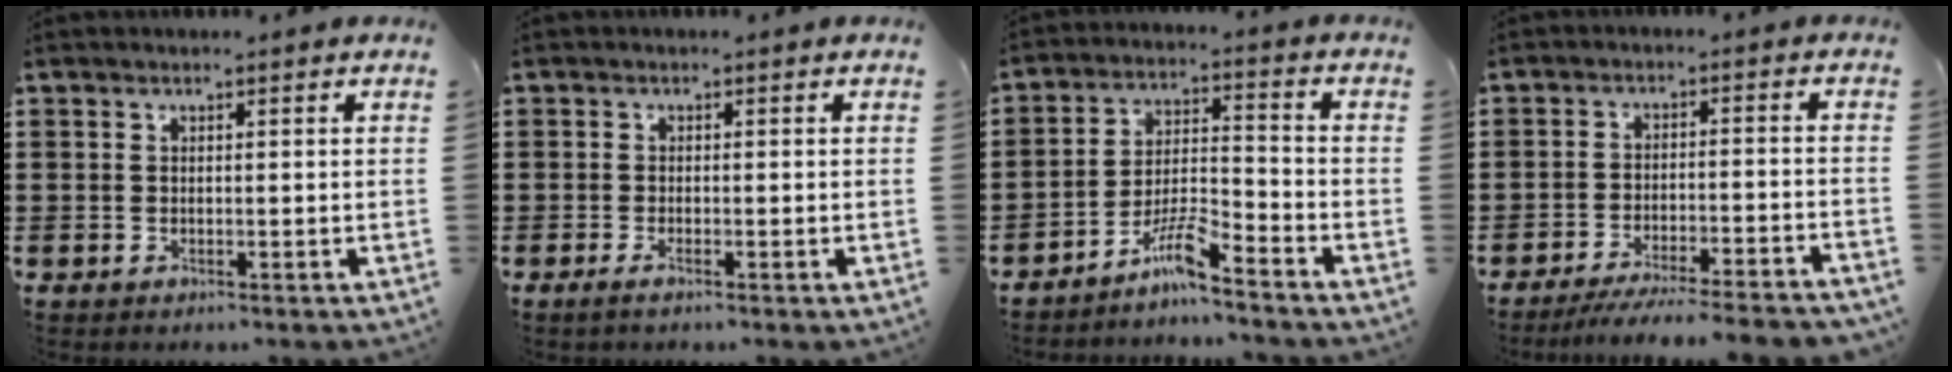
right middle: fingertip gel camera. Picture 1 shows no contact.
{"total": 0.9, "force": [-0.3, 0.1, 0.9], "torque": [-0.016, -0.001, -0.005]}
{"total": 6.3, "force": [-5.1, 0.4, 3.7], "torque": [-0.090, -0.009, -0.103]}
{"total": 5.4, "force": [-4.9, -0.2, 2.1], "torque": [-0.039, -0.014, -0.096]}